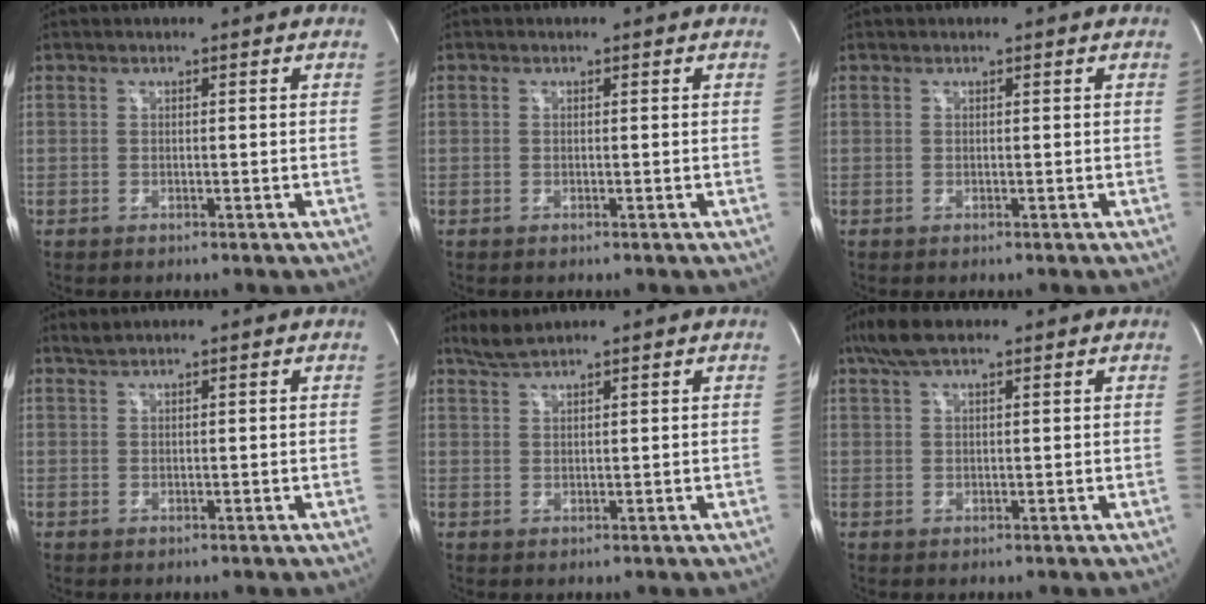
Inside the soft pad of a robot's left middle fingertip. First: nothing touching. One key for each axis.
{"total": 0.0}
{"total": 0.0}
{"total": 1.0, "fx": 1.0, "fy": -0.2, "fz": 0.2, "tx": -0.008, "ty": 0.007, "tz": 0.025}
{"total": 2.7, "fx": 2.6, "fy": -0.3, "fz": 1.0, "tx": -0.025, "ty": 0.009, "tz": 0.056}
{"total": 5.3, "fx": 3.7, "fy": 1.4, "fz": 3.4, "tx": -0.077, "ty": 0.025, "tz": 0.071}